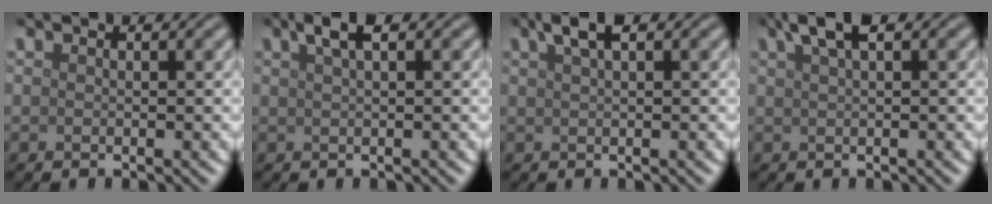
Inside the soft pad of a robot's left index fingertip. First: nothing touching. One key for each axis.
{"total": 2.2, "fx": 1.3, "fy": 0.6, "fz": 1.7, "tx": -0.024, "ty": 0.007, "tz": 0.022}
{"total": 2.2, "fx": 1.4, "fy": 0.6, "fz": 1.7, "tx": -0.026, "ty": 0.007, "tz": 0.024}
{"total": 2.6, "fx": 1.6, "fy": 0.7, "fz": 1.9, "tx": -0.030, "ty": 0.008, "tz": 0.028}